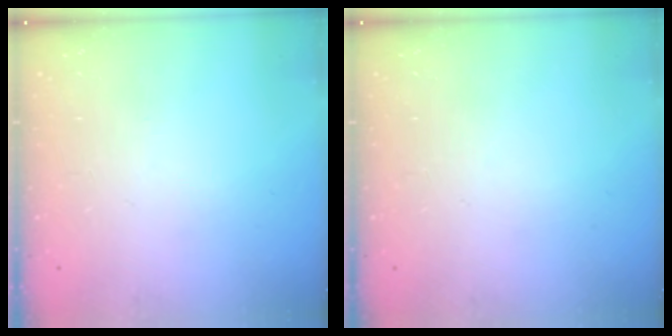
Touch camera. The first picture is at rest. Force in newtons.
{"total": 0.0}